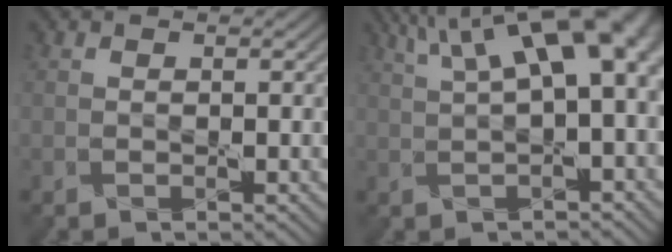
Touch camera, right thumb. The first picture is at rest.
{"total": 12.0, "force": [4.3, 4.1, 10.4], "torque": [-0.163, 0.019, 0.071]}